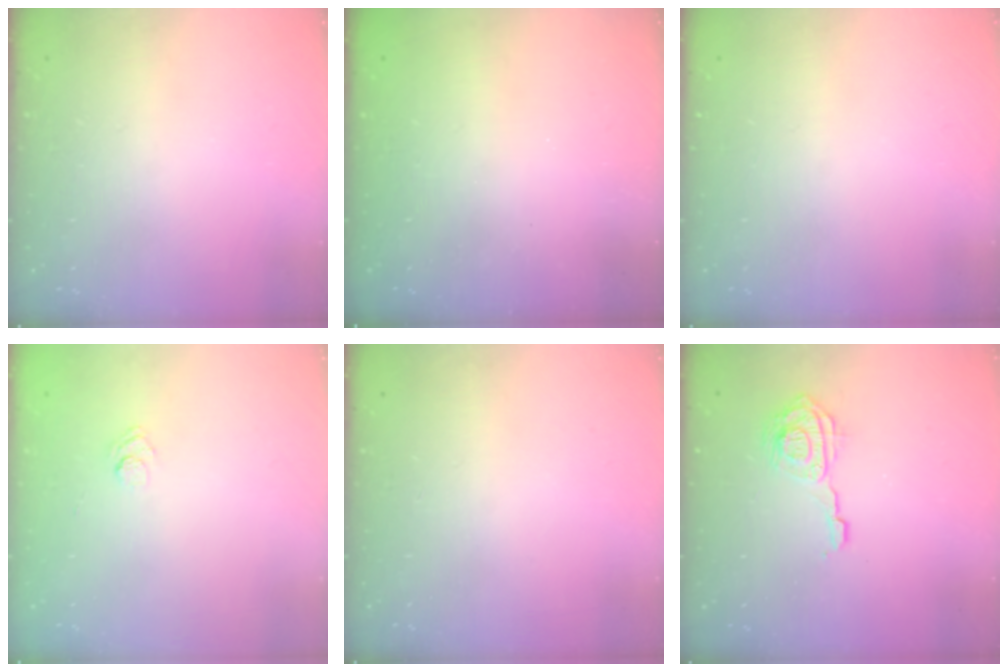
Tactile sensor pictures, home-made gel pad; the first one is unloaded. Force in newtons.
{"total": 2.4, "press": 2.3, "slide": 0.8}
{"total": 0.0}
{"total": 3.3, "press": 3.1, "slide": 1.1}
{"total": 0.0}
{"total": 10.3, "press": 10.3, "slide": 1.0}